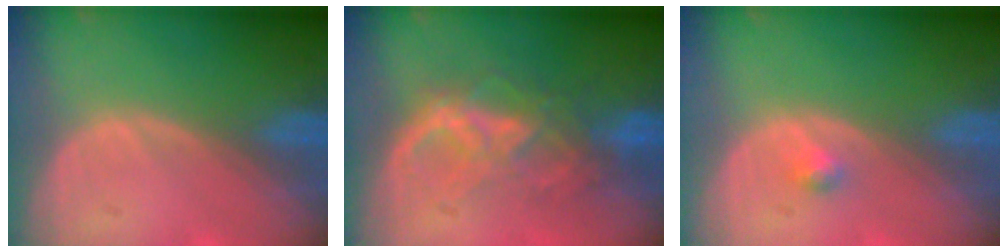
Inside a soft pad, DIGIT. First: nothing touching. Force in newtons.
{"total": 6.8, "press": 6.8, "slide": 0.7}
{"total": 1.3, "press": 1.1, "slide": 0.7}